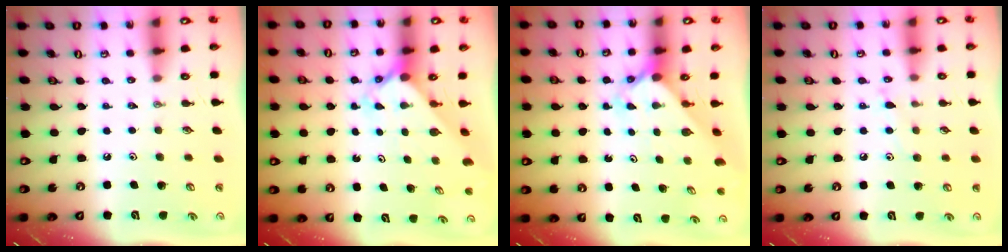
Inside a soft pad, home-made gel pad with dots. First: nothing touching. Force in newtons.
{"total": 2.4, "press": 2.4, "slide": 0.2}
{"total": 2.4, "press": 2.4, "slide": 0.3}
{"total": 8.6, "press": 8.6, "slide": 0.6}